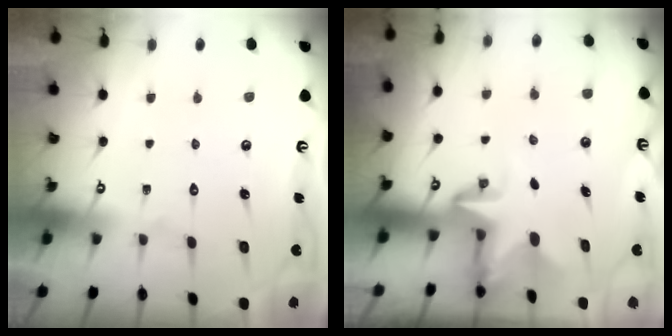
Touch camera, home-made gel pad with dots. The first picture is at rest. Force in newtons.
{"total": 2.8, "press": 2.8, "slide": 0.2}